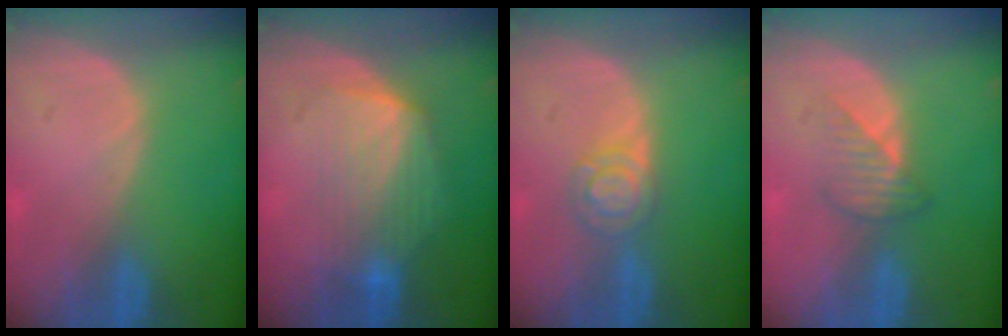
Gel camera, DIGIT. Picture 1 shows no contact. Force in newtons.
{"total": 6.9, "press": 6.9, "slide": 0.6}
{"total": 4.1, "press": 4.1, "slide": 0.1}
{"total": 3.5, "press": 3.2, "slide": 1.4}